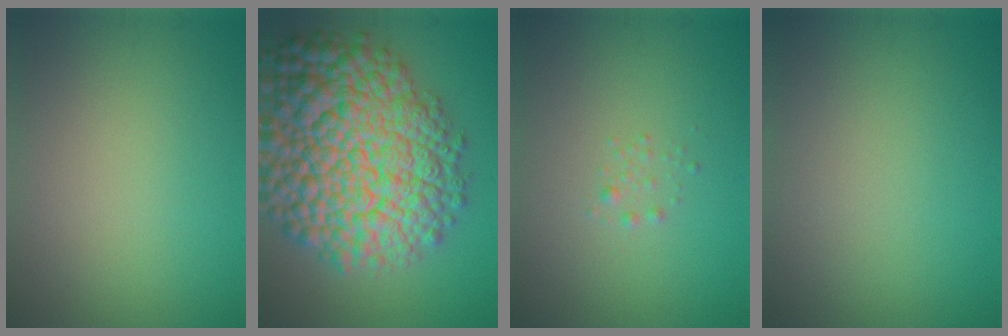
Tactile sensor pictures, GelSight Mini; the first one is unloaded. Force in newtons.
{"total": 16.1, "press": 16.1, "slide": 0.6}
{"total": 0.7, "press": 0.7, "slide": 0.0}
{"total": 0.0}